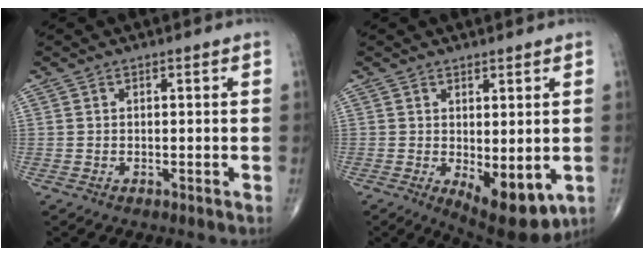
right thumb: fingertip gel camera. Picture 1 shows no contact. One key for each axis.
{"total": 9.6, "fx": -2.0, "fy": 4.1, "fz": 8.4, "tx": -0.103, "ty": -0.021, "tz": -0.015}